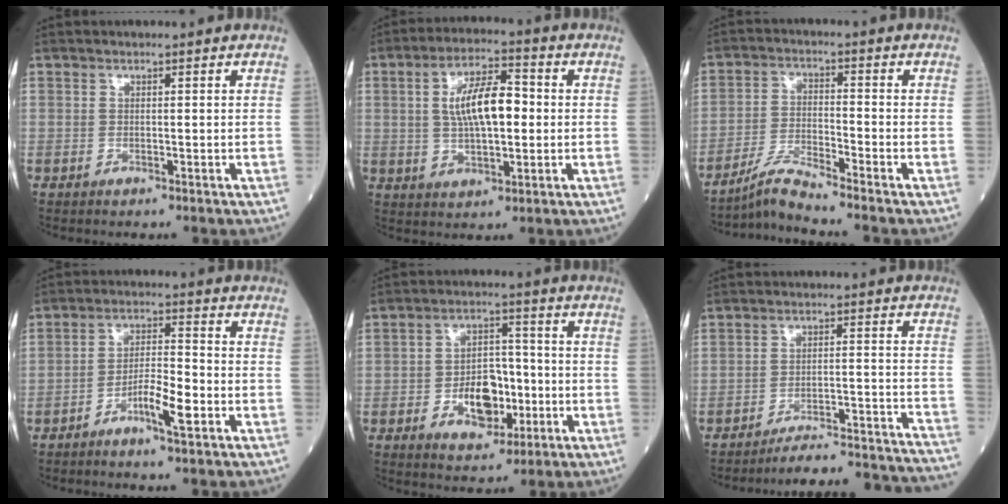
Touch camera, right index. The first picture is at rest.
{"total": 9.8, "force": [0.8, 3.3, 9.1], "torque": [-0.171, 0.016, 0.013]}
{"total": 5.3, "force": [-4.9, -1.4, 1.4], "torque": [-0.035, -0.021, -0.096]}
{"total": 6.0, "force": [-3.1, 0.8, 5.1], "torque": [-0.093, 0.007, -0.056]}
{"total": 8.6, "force": [-2.4, 5.0, 6.6], "torque": [-0.108, 0.011, -0.037]}
{"total": 21.5, "force": [-20.9, -1.1, 4.8], "torque": [-0.026, -0.008, -0.271]}